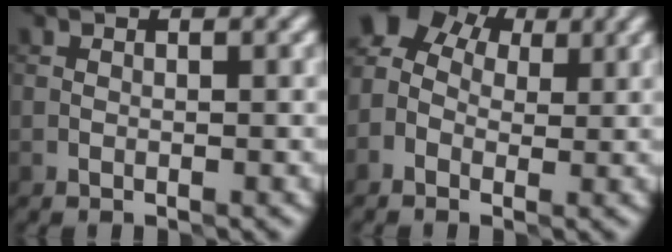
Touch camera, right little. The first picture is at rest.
{"total": 7.5, "force": [1.8, 5.3, 5.0], "torque": [-0.095, 0.036, 0.015]}